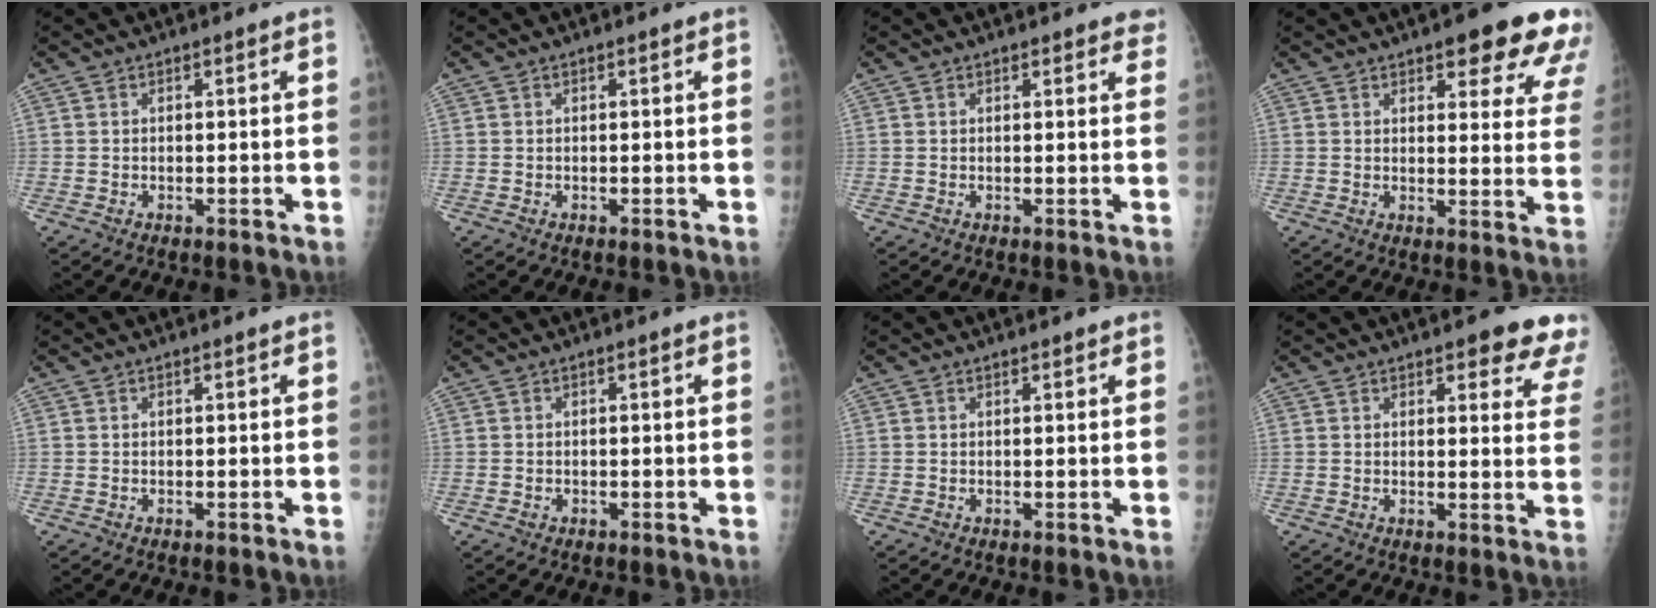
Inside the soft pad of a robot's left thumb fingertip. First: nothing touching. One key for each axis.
{"total": 0.0}
{"total": 2.8, "fx": 2.3, "fy": 1.1, "fz": 1.1, "tx": 0.012, "ty": -0.004, "tz": 0.015}
{"total": 15.6, "fx": 9.9, "fy": 5.2, "fz": 10.9, "tx": -0.089, "ty": -0.039, "tz": 0.109}
{"total": 0.0}
{"total": 0.6, "fx": -0.3, "fy": 0.5, "fz": 0.1, "tx": 0.002, "ty": 0.003, "tz": -0.004}
{"total": 0.6, "fx": 0.4, "fy": 0.2, "fz": 0.3, "tx": -0.006, "ty": -0.002, "tz": 0.004}
{"total": 10.2, "fx": 7.6, "fy": 3.3, "fz": 6.0, "tx": -0.028, "ty": -0.033, "tz": 0.070}